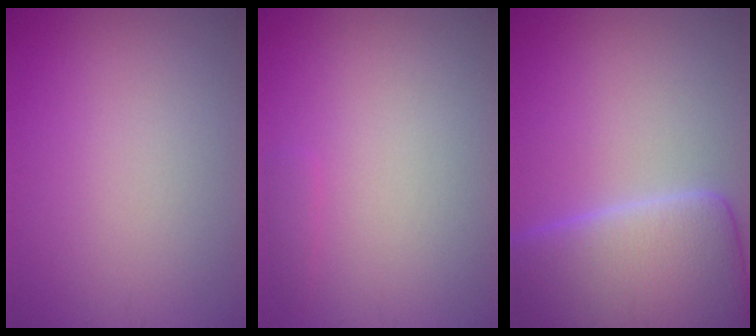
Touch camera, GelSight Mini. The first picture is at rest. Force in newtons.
{"total": 0.7, "press": 0.7, "slide": 0.0}
{"total": 12.5, "press": 12.5, "slide": 0.7}